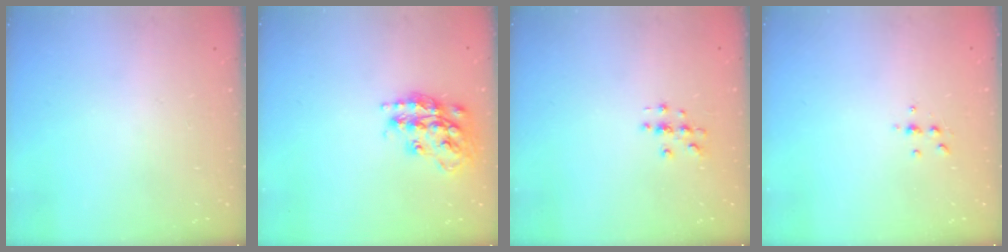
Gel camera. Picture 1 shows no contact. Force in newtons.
{"total": 18.0, "press": 17.9, "slide": 1.2}
{"total": 2.7, "press": 2.7, "slide": 0.3}
{"total": 3.9, "press": 3.9, "slide": 0.6}